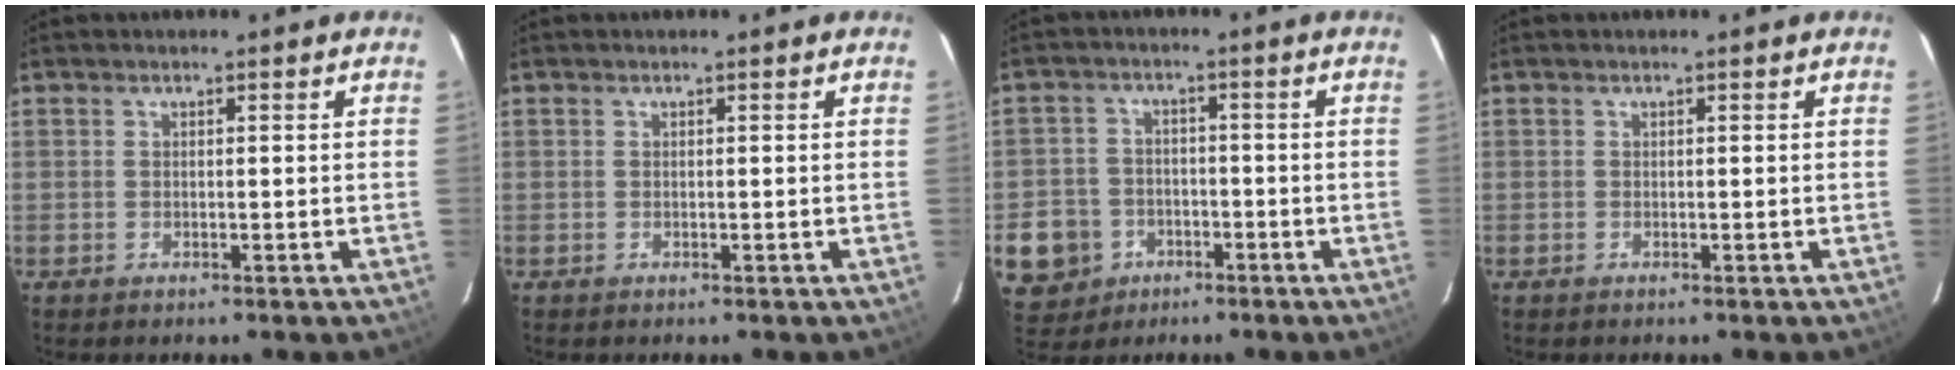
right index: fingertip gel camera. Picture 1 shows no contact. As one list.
[{"total": 0.0}, {"total": 9.7, "force": [-3.8, 8.6, 2.5], "torque": [-0.084, 0.019, -0.051]}, {"total": 0.0}]